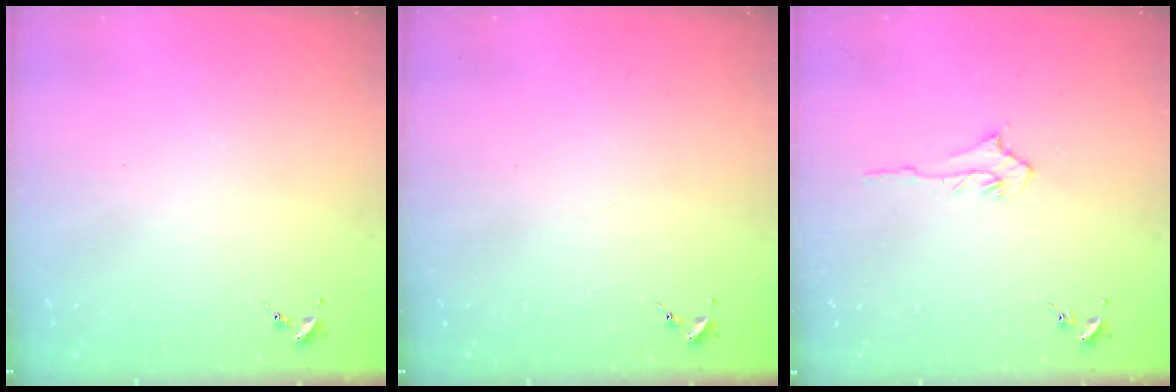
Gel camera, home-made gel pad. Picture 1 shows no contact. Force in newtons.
{"total": 0.0}
{"total": 4.1, "press": 4.0, "slide": 0.6}